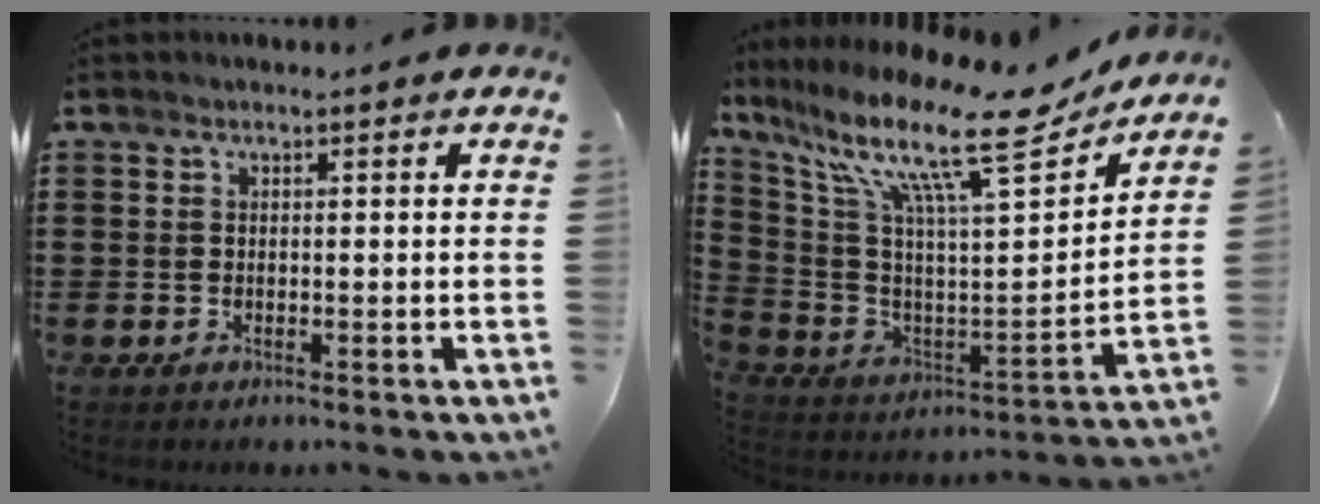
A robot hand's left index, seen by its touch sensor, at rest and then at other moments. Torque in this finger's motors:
{"motor_torque": [1.14, -0.99, 1.05, 0.21]}